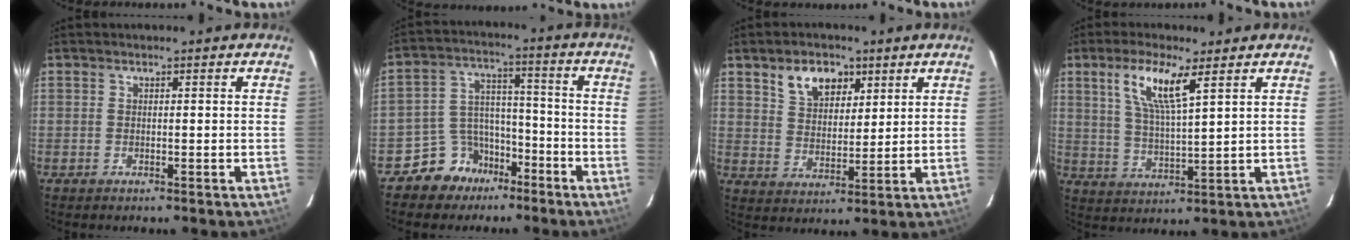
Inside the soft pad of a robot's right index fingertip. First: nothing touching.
{"total": 9.1, "force": [-6.4, 6.3, 1.3], "torque": [-0.033, 0.044, -0.104]}
{"total": 8.4, "force": [4.7, 5.2, 4.7], "torque": [-0.082, 0.016, 0.087]}
{"total": 9.1, "force": [4.7, 1.8, 7.6], "torque": [-0.147, 0.003, 0.092]}